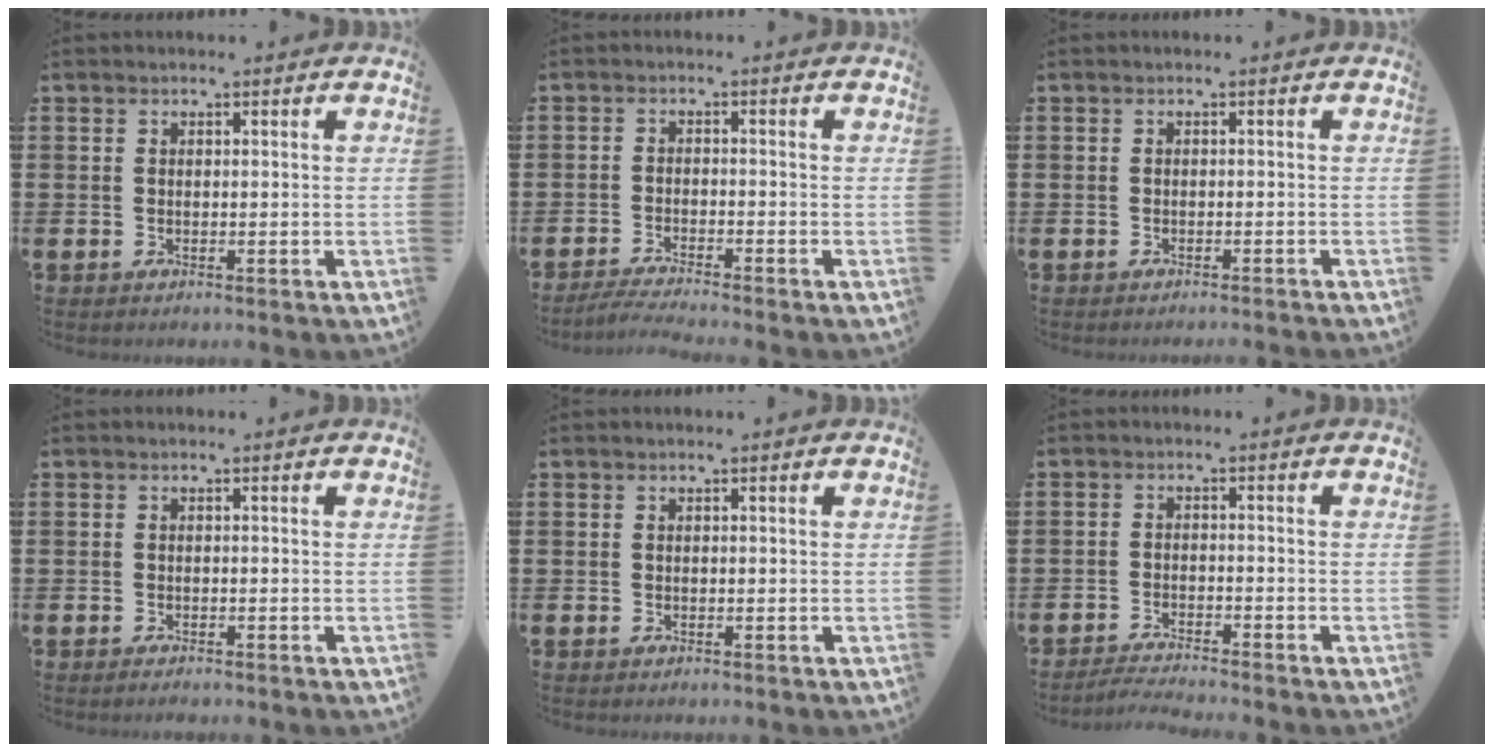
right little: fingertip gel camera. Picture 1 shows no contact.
{"total": 2.2, "force": [-2.0, -0.2, 0.9], "torque": [-0.013, 0.001, -0.038]}
{"total": 0.6, "force": [-0.5, -0.2, 0.0], "torque": [0.001, 0.000, -0.012]}
{"total": 0.5, "force": [-0.5, 0.1, 0.2], "torque": [-0.005, -0.003, -0.009]}
{"total": 0.0}
{"total": 2.1, "force": [-2.0, -0.2, 0.3], "torque": [-0.006, 0.004, -0.041]}